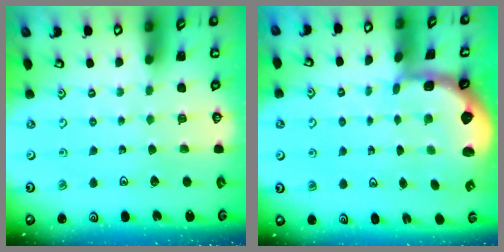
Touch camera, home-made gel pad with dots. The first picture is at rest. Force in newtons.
{"total": 2.4, "press": 1.7, "slide": 1.7}